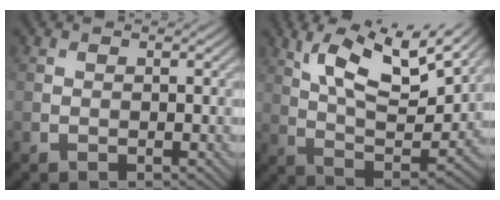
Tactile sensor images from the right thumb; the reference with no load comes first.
{"total": 13.1, "force": [6.8, 4.1, 10.3], "torque": [-0.200, -0.011, 0.130]}